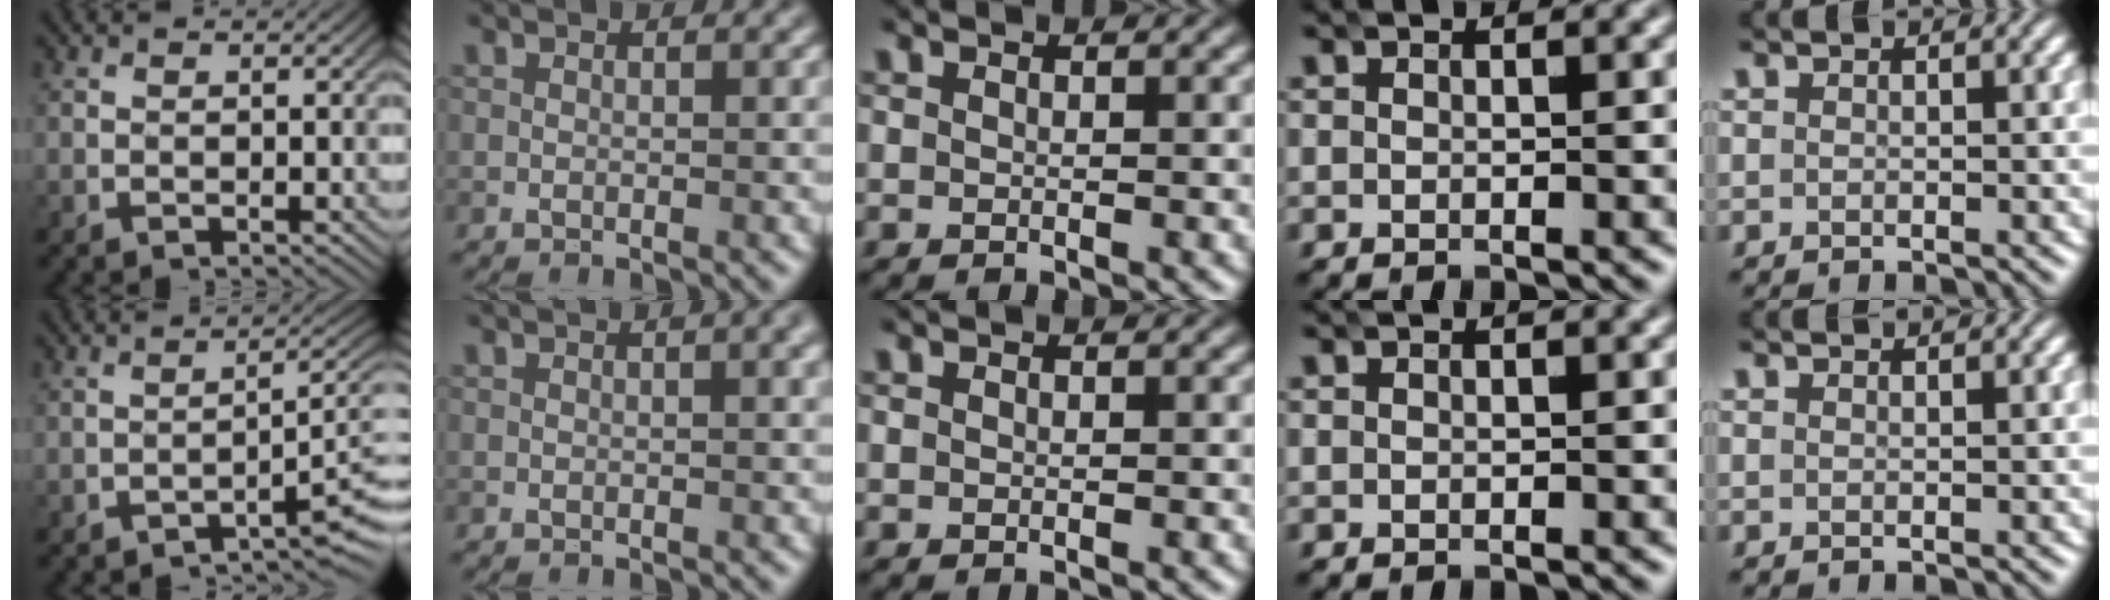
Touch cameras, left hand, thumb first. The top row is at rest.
{"thumb": {"total": 5.3, "force": [-2.9, 1.2, 4.3], "torque": [-0.052, 0.014, -0.045]}, "index": {"total": 3.0, "force": [1.3, 1.2, 2.4], "torque": [-0.016, 0.017, 0.006]}, "little": {"total": 1.3, "force": [1.2, 0.2, 0.4], "torque": [-0.008, -0.003, 0.008]}}